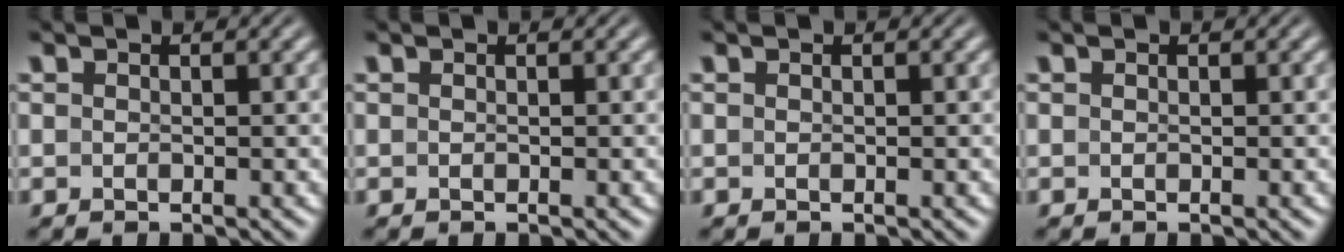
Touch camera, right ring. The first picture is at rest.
{"total": 0.0}
{"total": 0.0}
{"total": 0.0}